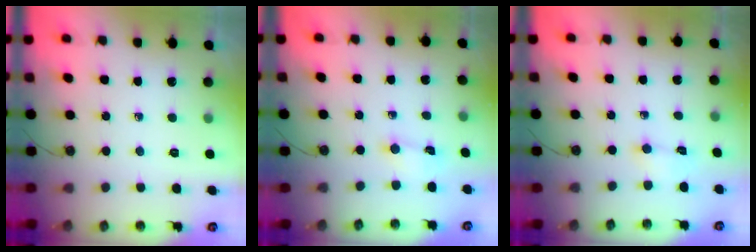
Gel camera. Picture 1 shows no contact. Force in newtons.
{"total": 0.5, "press": 0.5, "slide": 0.2}
{"total": 1.6, "press": 1.4, "slide": 0.7}